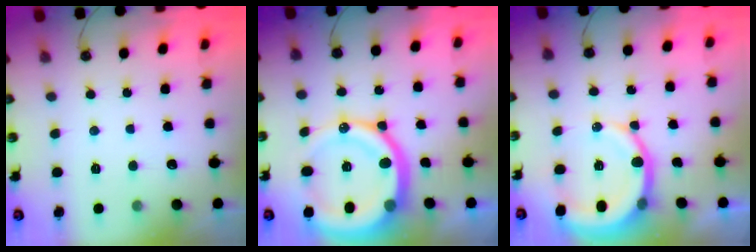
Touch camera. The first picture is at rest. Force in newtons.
{"total": 22.6, "press": 22.4, "slide": 2.8}
{"total": 11.7, "press": 11.5, "slide": 2.2}